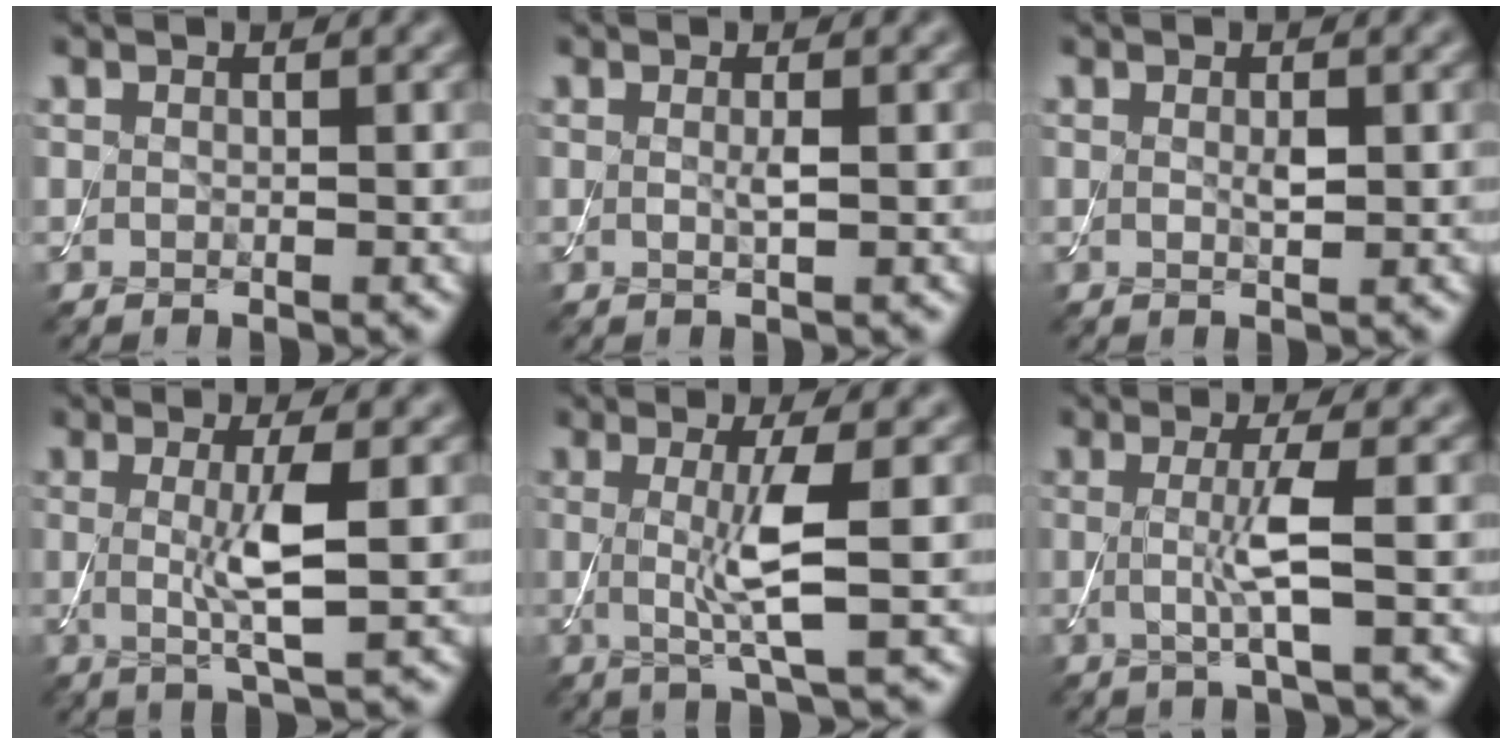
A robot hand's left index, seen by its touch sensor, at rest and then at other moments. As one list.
[{"total": 0.9, "force": [0.0, 0.1, 0.9], "torque": [-0.022, 0.000, 0.000]}, {"total": 1.1, "force": [0.1, 0.4, 1.0], "torque": [-0.022, -0.001, 0.002]}, {"total": 4.2, "force": [0.1, 0.7, 4.1], "torque": [-0.079, -0.008, 0.002]}, {"total": 4.4, "force": [0.0, 0.6, 4.4], "torque": [-0.085, -0.008, 0.001]}, {"total": 3.3, "force": [-0.1, 0.4, 3.2], "torque": [-0.068, -0.007, -0.006]}]